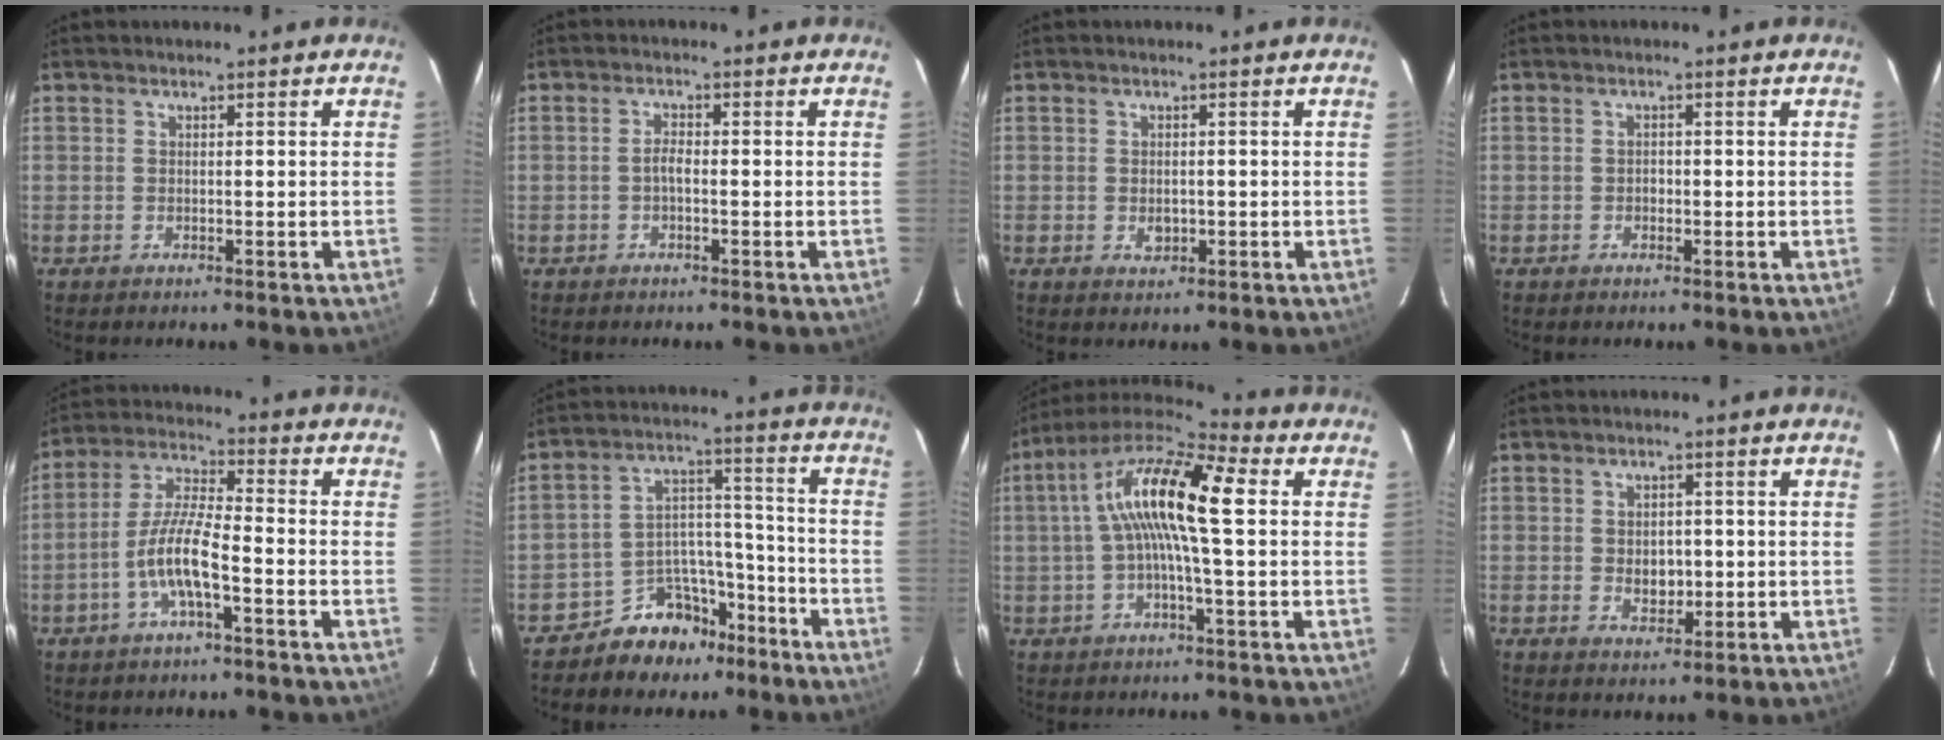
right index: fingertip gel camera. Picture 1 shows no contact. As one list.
[{"total": 1.6, "force": [-0.6, 0.5, 1.4], "torque": [-0.028, 0.006, -0.013]}, {"total": 2.1, "force": [-0.4, 1.6, 1.3], "torque": [-0.021, 0.000, -0.004]}, {"total": 0.8, "force": [-0.3, 0.7, 0.2], "torque": [-0.003, 0.002, -0.004]}, {"total": 8.2, "force": [-3.6, 1.2, 7.3], "torque": [-0.158, 0.008, -0.070]}, {"total": 10.1, "force": [-7.8, 6.1, 2.3], "torque": [-0.035, 0.059, -0.118]}, {"total": 14.1, "force": [1.9, 2.6, 13.7], "torque": [-0.250, 0.026, 0.018]}, {"total": 3.8, "force": [-0.2, 2.9, 2.5], "torque": [-0.040, 0.000, 0.001]}]